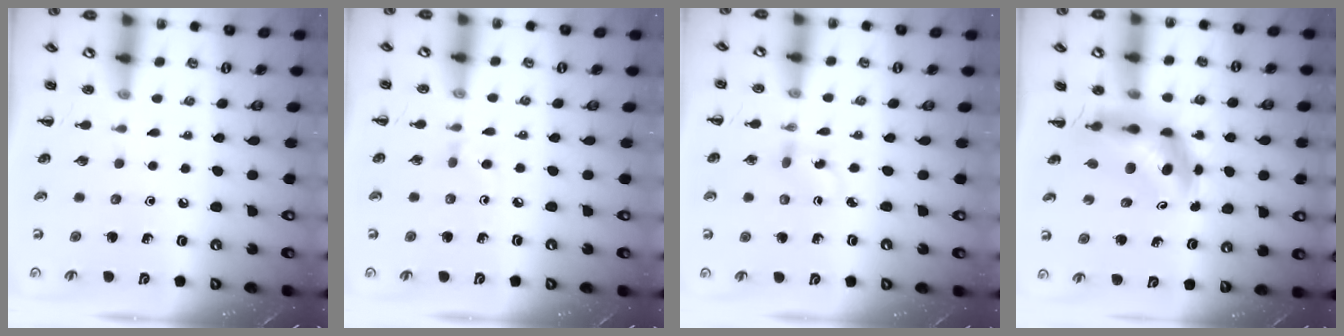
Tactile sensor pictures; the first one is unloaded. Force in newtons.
{"total": 2.7, "press": 2.5, "slide": 1.0}
{"total": 1.8, "press": 1.7, "slide": 0.8}
{"total": 6.2, "press": 5.9, "slide": 1.7}